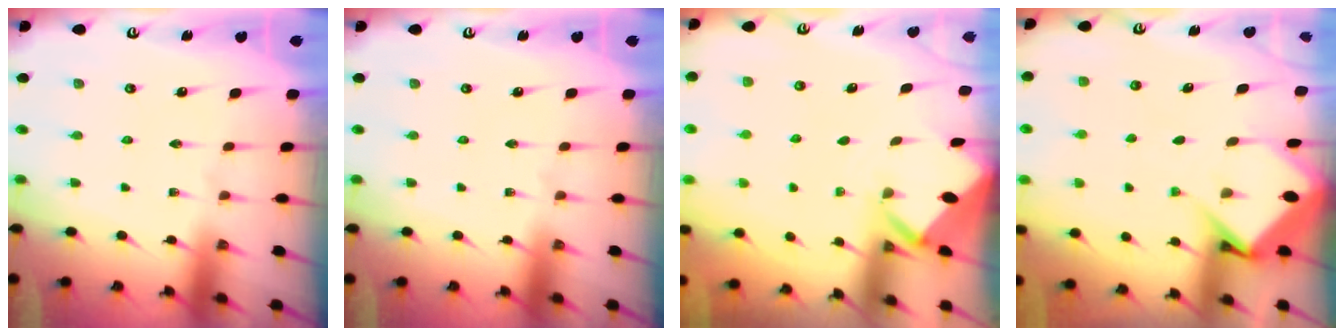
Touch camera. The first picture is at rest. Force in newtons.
{"total": 0.0}
{"total": 1.8, "press": 1.8, "slide": 0.1}
{"total": 6.8, "press": 6.8, "slide": 0.7}